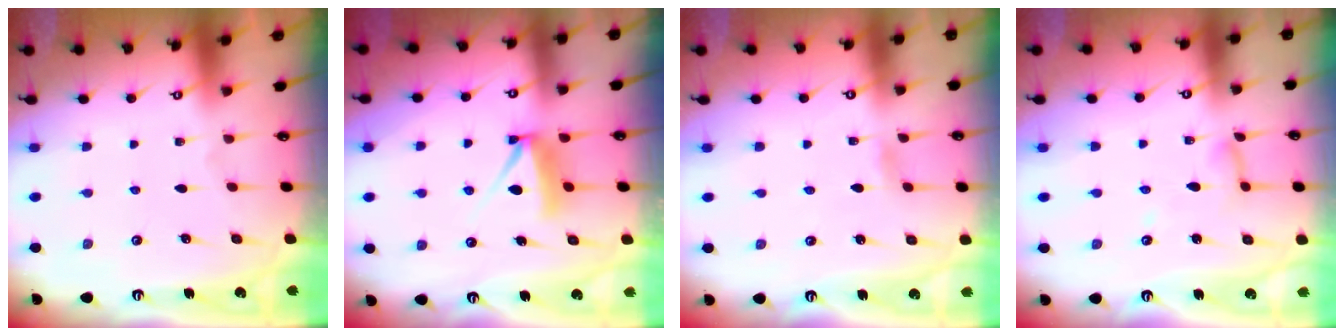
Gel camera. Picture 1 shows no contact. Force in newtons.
{"total": 9.3, "press": 9.3, "slide": 0.9}
{"total": 1.2, "press": 1.1, "slide": 0.2}
{"total": 5.2, "press": 5.2, "slide": 0.4}